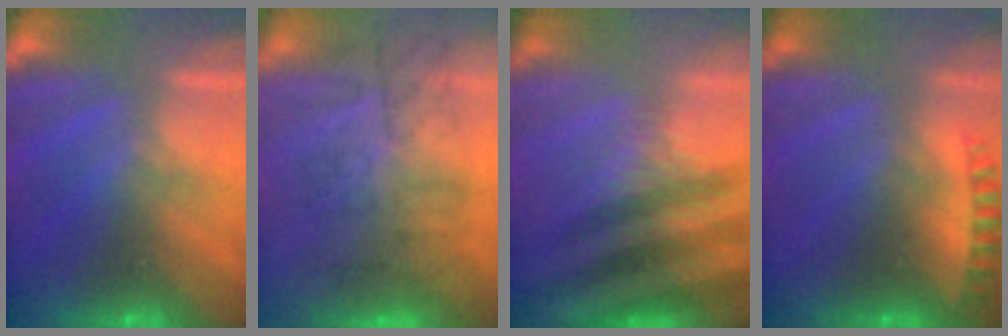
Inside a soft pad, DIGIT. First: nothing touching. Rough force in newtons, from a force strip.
{"total": 3.6}
{"total": 3.6}
{"total": 2.9}